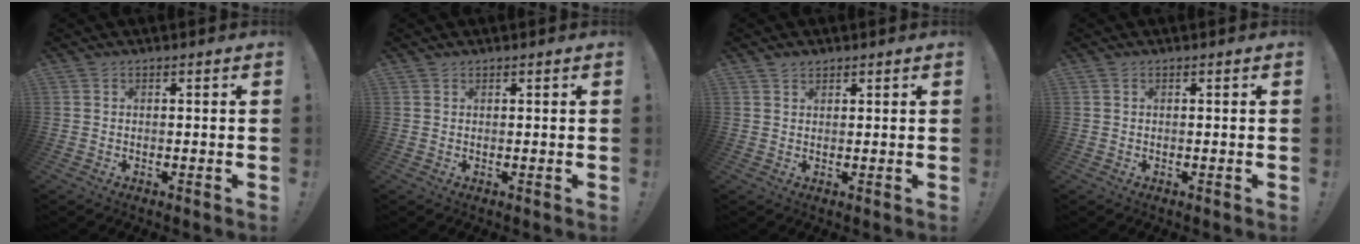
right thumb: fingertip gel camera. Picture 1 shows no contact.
{"total": 0.7, "force": [0.6, 0.3, 0.0], "torque": [0.003, -0.002, 0.013]}
{"total": 1.7, "force": [1.4, 0.9, 0.3], "torque": [-0.006, -0.006, 0.027]}
{"total": 0.0}